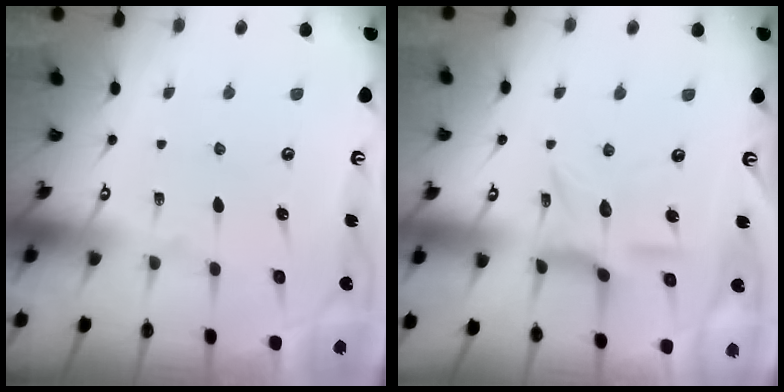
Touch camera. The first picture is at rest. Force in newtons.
{"total": 8.2, "press": 8.2, "slide": 0.7}